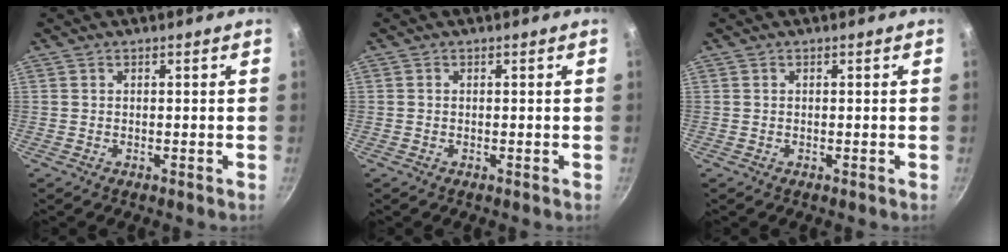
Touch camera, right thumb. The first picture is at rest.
{"total": 0.0}
{"total": 0.0}